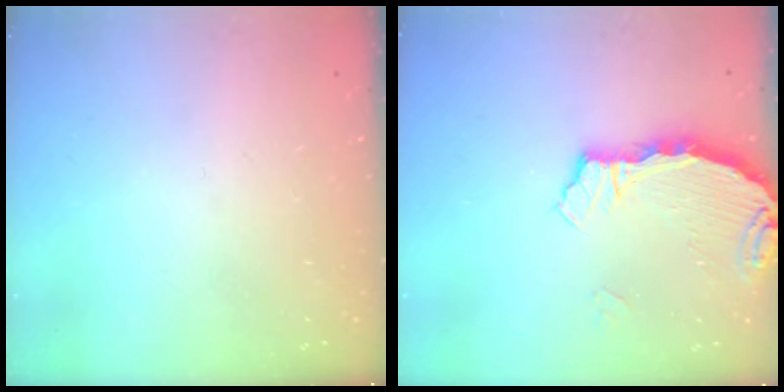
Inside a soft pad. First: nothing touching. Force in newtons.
{"total": 3.2, "press": 3.2, "slide": 0.3}